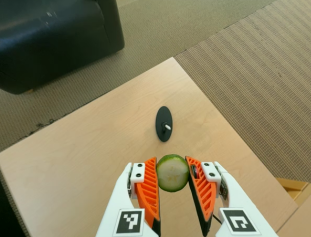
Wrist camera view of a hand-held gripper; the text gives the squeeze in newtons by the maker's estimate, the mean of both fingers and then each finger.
{"total": 11.6, "left": 12.0, "right": 11.2}